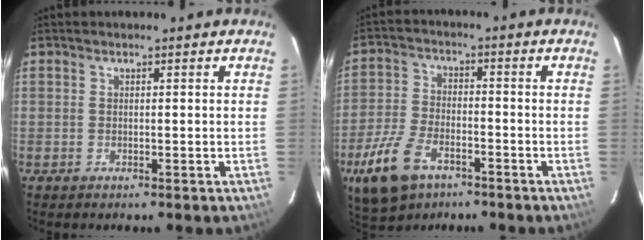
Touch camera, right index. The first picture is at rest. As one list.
[{"total": 11.9, "force": [-6.9, 6.4, 7.1], "torque": [-0.175, -0.013, -0.130]}]